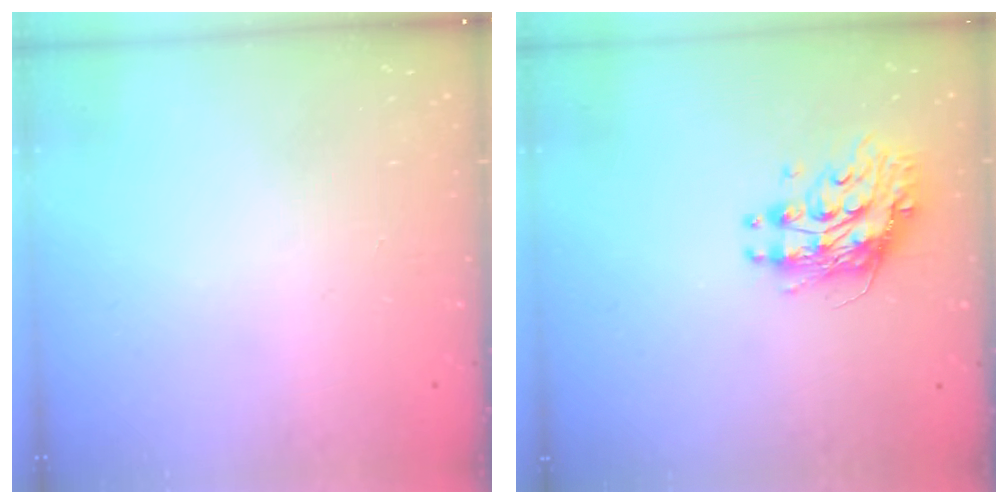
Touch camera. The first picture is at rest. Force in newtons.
{"total": 10.3, "press": 10.2, "slide": 1.0}